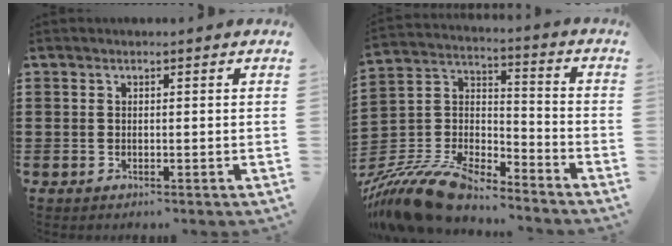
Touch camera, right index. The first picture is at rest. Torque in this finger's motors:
{"motor_torque": [1.07, 1.06, 0.61, 0.21]}